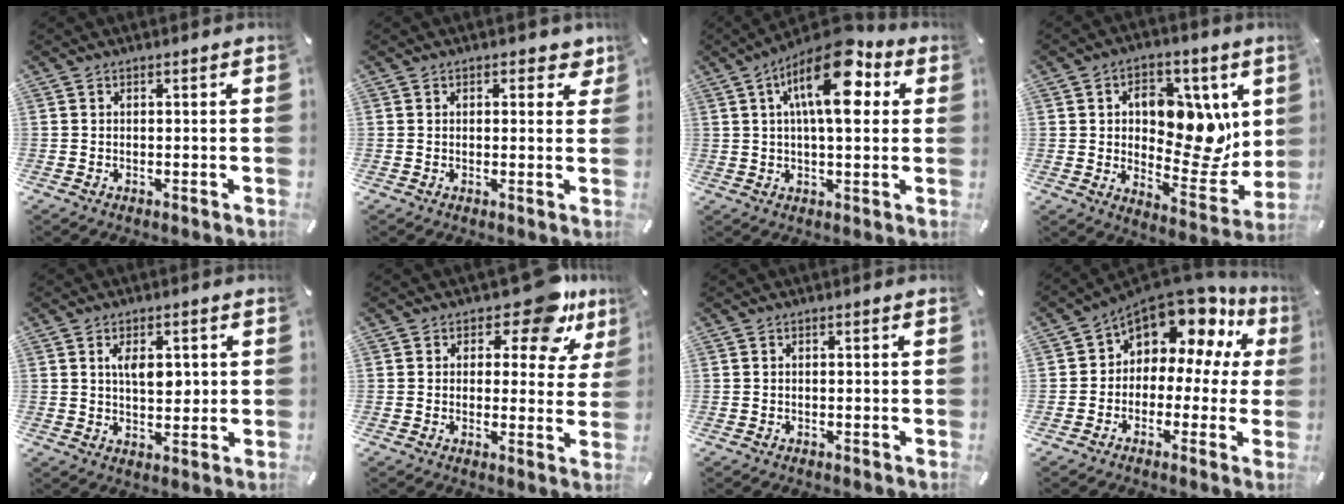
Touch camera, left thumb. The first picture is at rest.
{"total": 3.0, "force": [1.6, 1.9, 1.7], "torque": [-0.006, -0.003, 0.019]}
{"total": 16.1, "force": [6.1, 6.6, 13.3], "torque": [-0.220, -0.022, 0.094]}
{"total": 15.0, "force": [4.0, 10.0, 10.4], "torque": [-0.111, -0.032, 0.072]}
{"total": 6.3, "force": [1.6, 3.7, 4.9], "torque": [-0.071, -0.002, 0.020]}
{"total": 11.7, "force": [7.2, 5.2, 7.6], "torque": [-0.093, -0.045, 0.119]}
{"total": 0.0}
{"total": 11.9, "force": [8.4, 6.4, 5.5], "torque": [-0.098, -0.079, 0.145]}